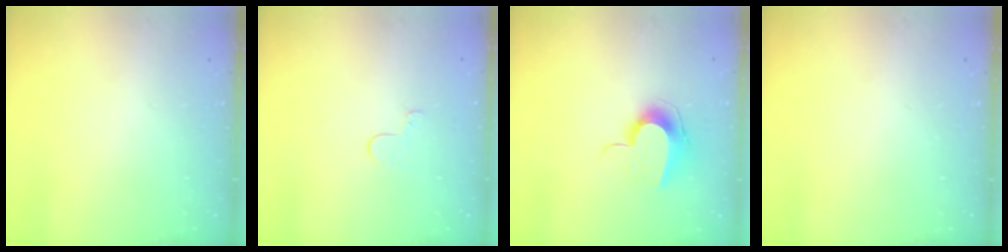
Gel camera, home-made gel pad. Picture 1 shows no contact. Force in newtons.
{"total": 2.9, "press": 2.9, "slide": 0.3}
{"total": 9.7, "press": 9.7, "slide": 0.5}
{"total": 0.0}